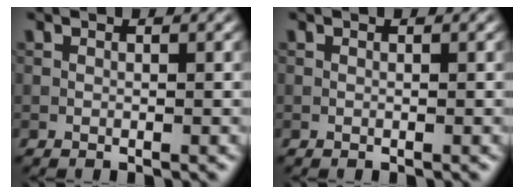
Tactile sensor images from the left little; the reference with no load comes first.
{"total": 0.0}